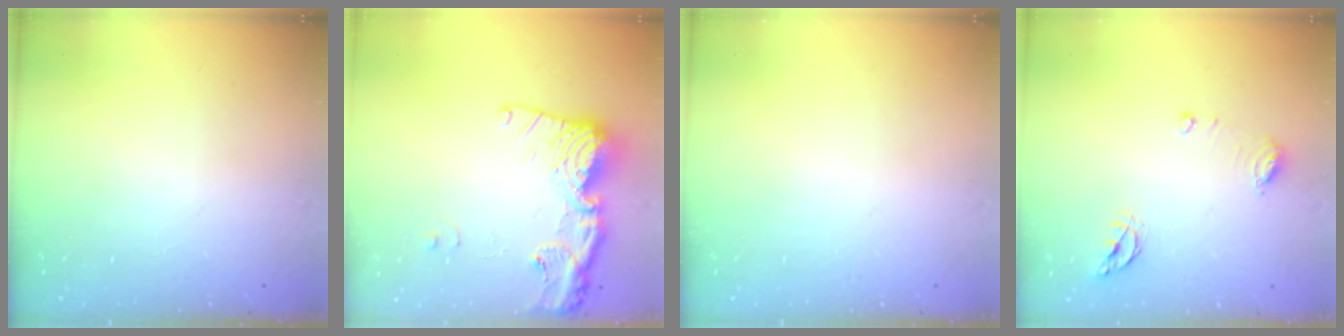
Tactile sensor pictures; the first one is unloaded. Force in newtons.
{"total": 16.6, "press": 16.5, "slide": 1.9}
{"total": 0.0}
{"total": 7.9, "press": 7.8, "slide": 0.9}